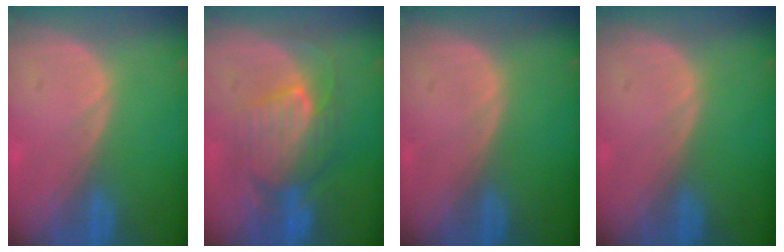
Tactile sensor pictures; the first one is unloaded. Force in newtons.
{"total": 8.4, "press": 8.3, "slide": 1.6}
{"total": 0.0}
{"total": 0.0}